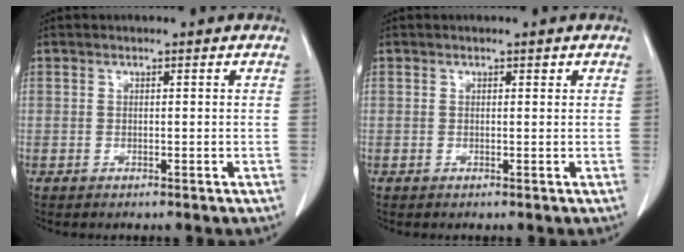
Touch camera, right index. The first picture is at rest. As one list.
[{"total": 0.7, "force": [0.5, 0.3, 0.4], "torque": [-0.006, -0.004, 0.007]}]